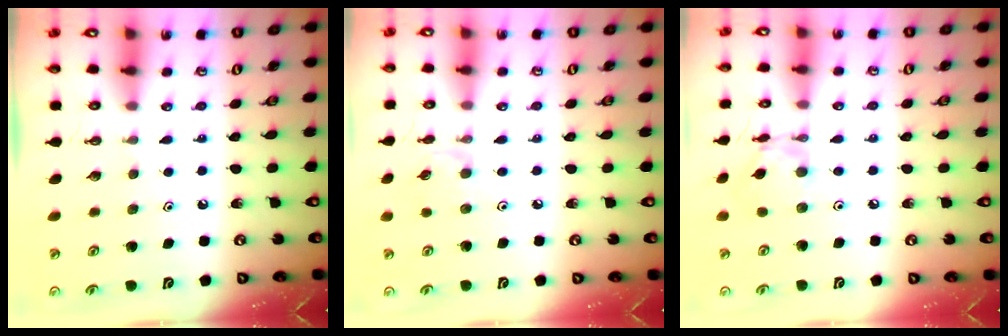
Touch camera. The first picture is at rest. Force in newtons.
{"total": 2.7, "press": 2.7, "slide": 0.4}
{"total": 9.2, "press": 9.2, "slide": 0.6}